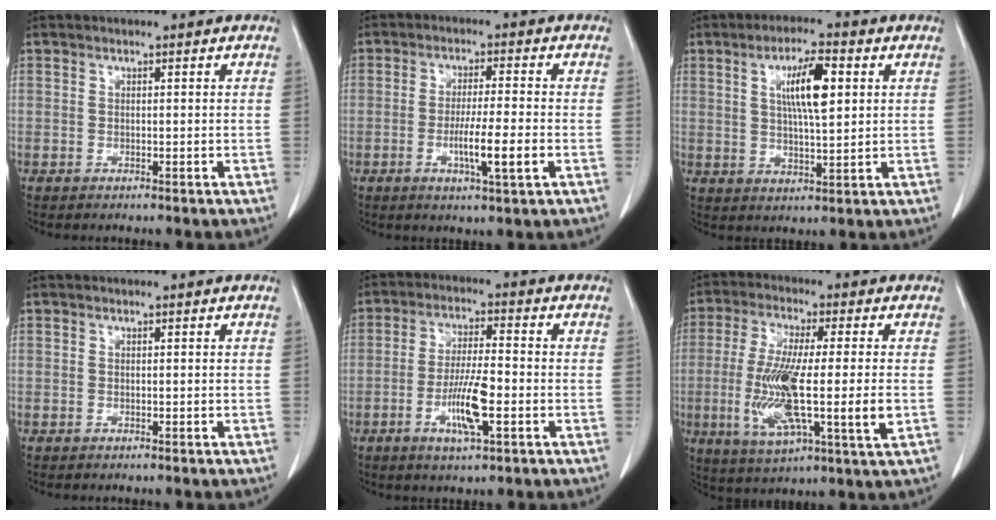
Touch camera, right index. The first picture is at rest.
{"total": 7.0, "force": [-2.2, -0.1, 6.6], "torque": [-0.116, -0.012, -0.037]}
{"total": 8.3, "force": [2.4, 1.5, 7.8], "torque": [-0.137, 0.005, 0.043]}
{"total": 0.0}
{"total": 8.2, "force": [-2.8, 1.2, 7.6], "torque": [-0.146, -0.005, -0.050]}
{"total": 15.3, "force": [-2.2, 1.8, 15.0], "torque": [-0.294, -0.020, -0.040]}